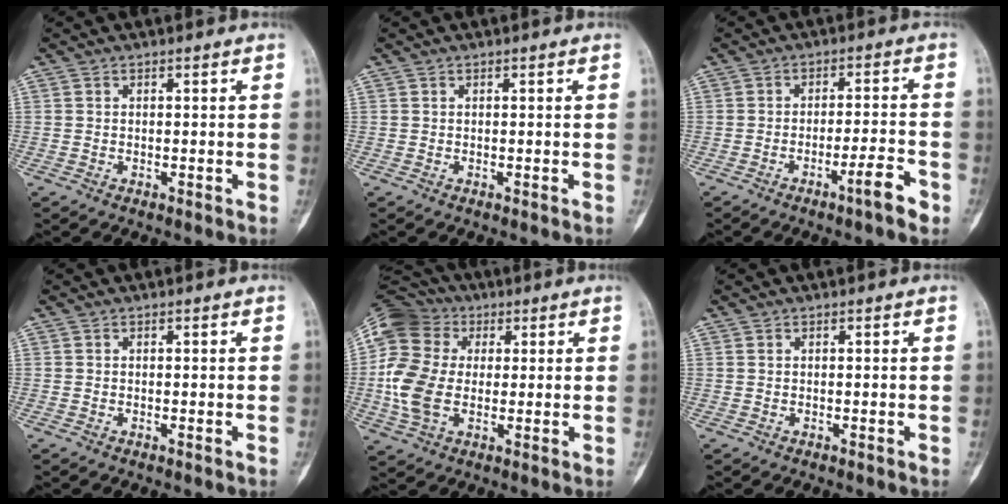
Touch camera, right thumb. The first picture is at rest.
{"total": 0.0}
{"total": 5.8, "force": [-3.4, 0.6, 4.7], "torque": [-0.076, 0.023, -0.053]}
{"total": 0.0}
{"total": 15.4, "force": [0.4, 12.0, 9.6], "torque": [-0.190, 0.012, 0.006]}
{"total": 0.0}